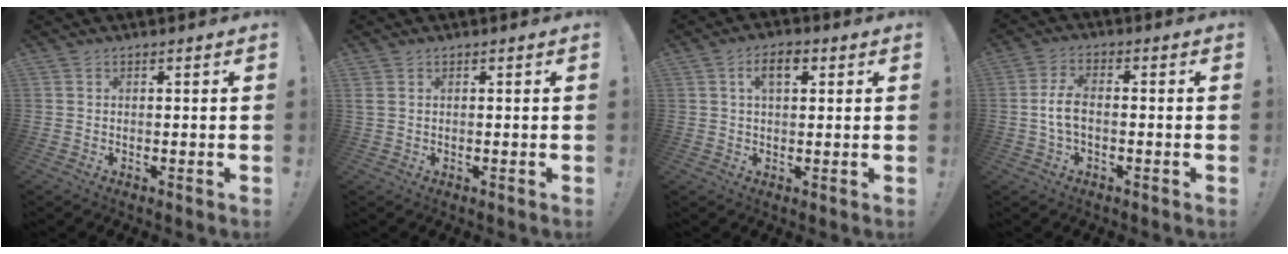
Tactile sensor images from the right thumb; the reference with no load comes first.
{"total": 0.9, "force": [0.4, 0.4, 0.6], "torque": [-0.016, 0.003, 0.008]}
{"total": 5.5, "force": [1.9, 2.7, 4.4], "torque": [-0.067, 0.002, 0.029]}
{"total": 6.1, "force": [-0.9, 3.0, 5.3], "torque": [-0.111, 0.004, -0.017]}